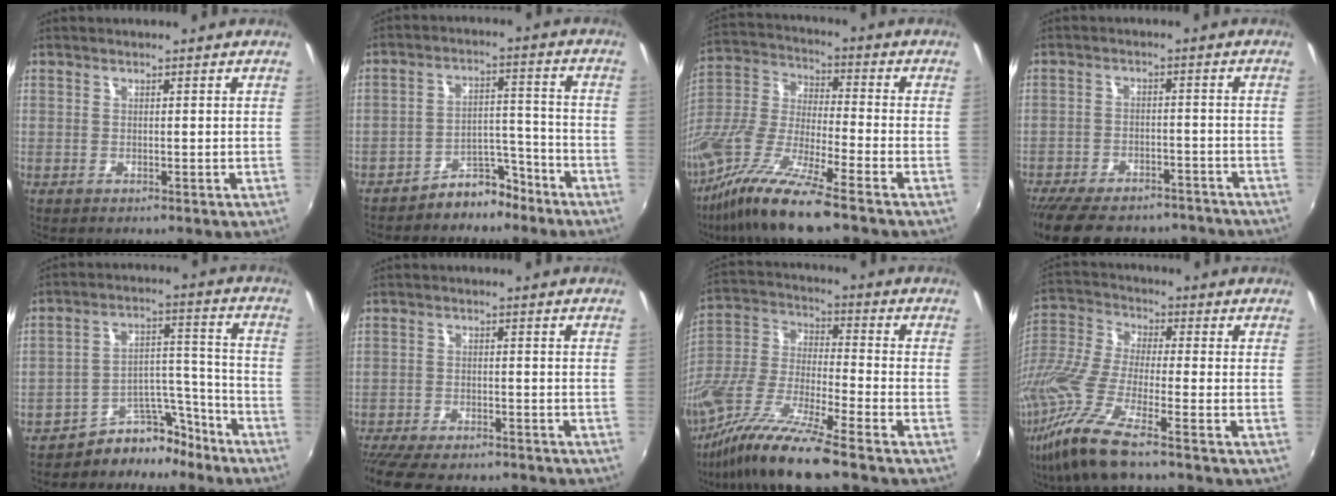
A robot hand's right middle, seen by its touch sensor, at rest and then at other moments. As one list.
[{"total": 7.1, "force": [-6.1, 3.2, 1.8], "torque": [-0.025, 0.035, -0.086]}, {"total": 16.9, "force": [-11.9, 1.7, 11.8], "torque": [-0.247, -0.019, -0.236]}, {"total": 18.5, "force": [-15.4, 7.1, 7.5], "torque": [-0.168, -0.002, -0.207]}, {"total": 9.4, "force": [-8.2, 4.4, 1.4], "torque": [-0.009, 0.062, -0.127]}, {"total": 13.6, "force": [-11.7, 3.6, 5.9], "torque": [-0.134, -0.030, -0.176]}, {"total": 15.7, "force": [-11.8, 0.6, 10.3], "torque": [-0.222, -0.021, -0.235]}, {"total": 14.4, "force": [-9.3, 0.9, 11.0], "torque": [-0.232, -0.035, -0.191]}]